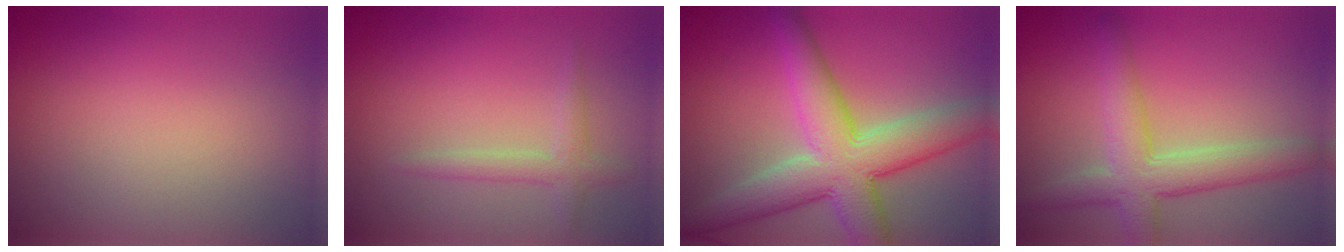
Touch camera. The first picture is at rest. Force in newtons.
{"total": 1.7, "press": 1.7, "slide": 0.1}
{"total": 8.7, "press": 8.6, "slide": 0.4}
{"total": 4.9, "press": 4.9, "slide": 0.3}